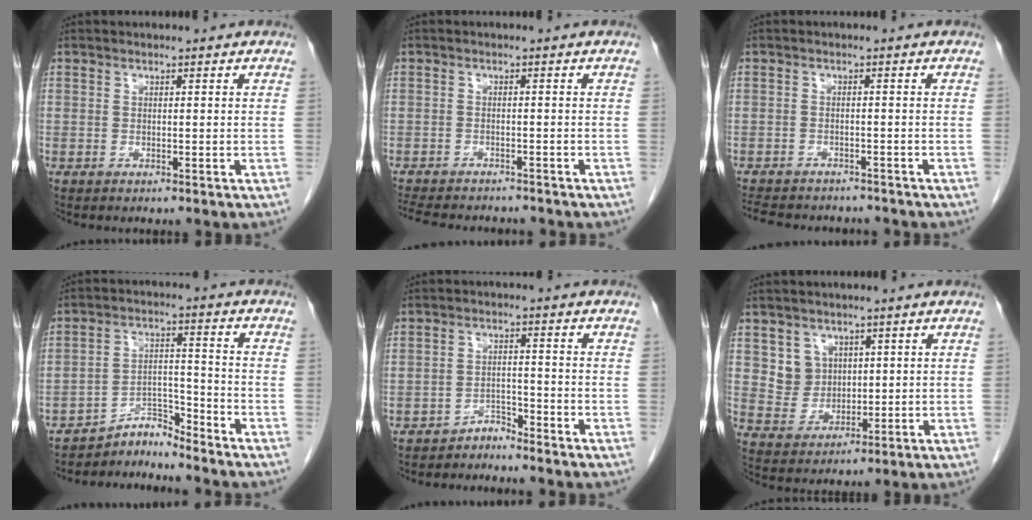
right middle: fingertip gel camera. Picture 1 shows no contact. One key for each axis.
{"total": 11.1, "fx": -10.0, "fy": 2.9, "fz": 4.0, "tx": -0.081, "ty": -0.007, "tz": -0.137}
{"total": 11.7, "fx": -10.3, "fy": 3.8, "fz": 3.8, "tx": -0.083, "ty": 0.001, "tz": -0.135}
{"total": 5.0, "fx": -4.9, "fy": -0.1, "fz": -0.9, "tx": 0.020, "ty": 0.017, "tz": -0.082}
{"total": 2.5, "fx": -2.5, "fy": 0.4, "fz": -0.3, "tx": 0.012, "ty": -0.006, "tz": -0.043}
{"total": 4.9, "fx": 2.0, "fy": 4.4, "fz": 0.7, "tx": -0.017, "ty": 0.009, "tz": 0.045}